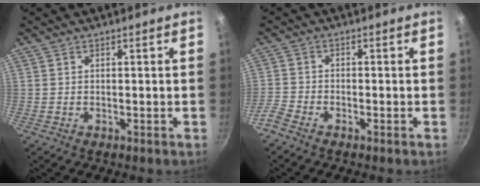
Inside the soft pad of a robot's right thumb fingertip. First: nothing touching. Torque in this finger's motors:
{"motor_torque": [0.69, -0.78, -0.25, -0.36, 0.11]}